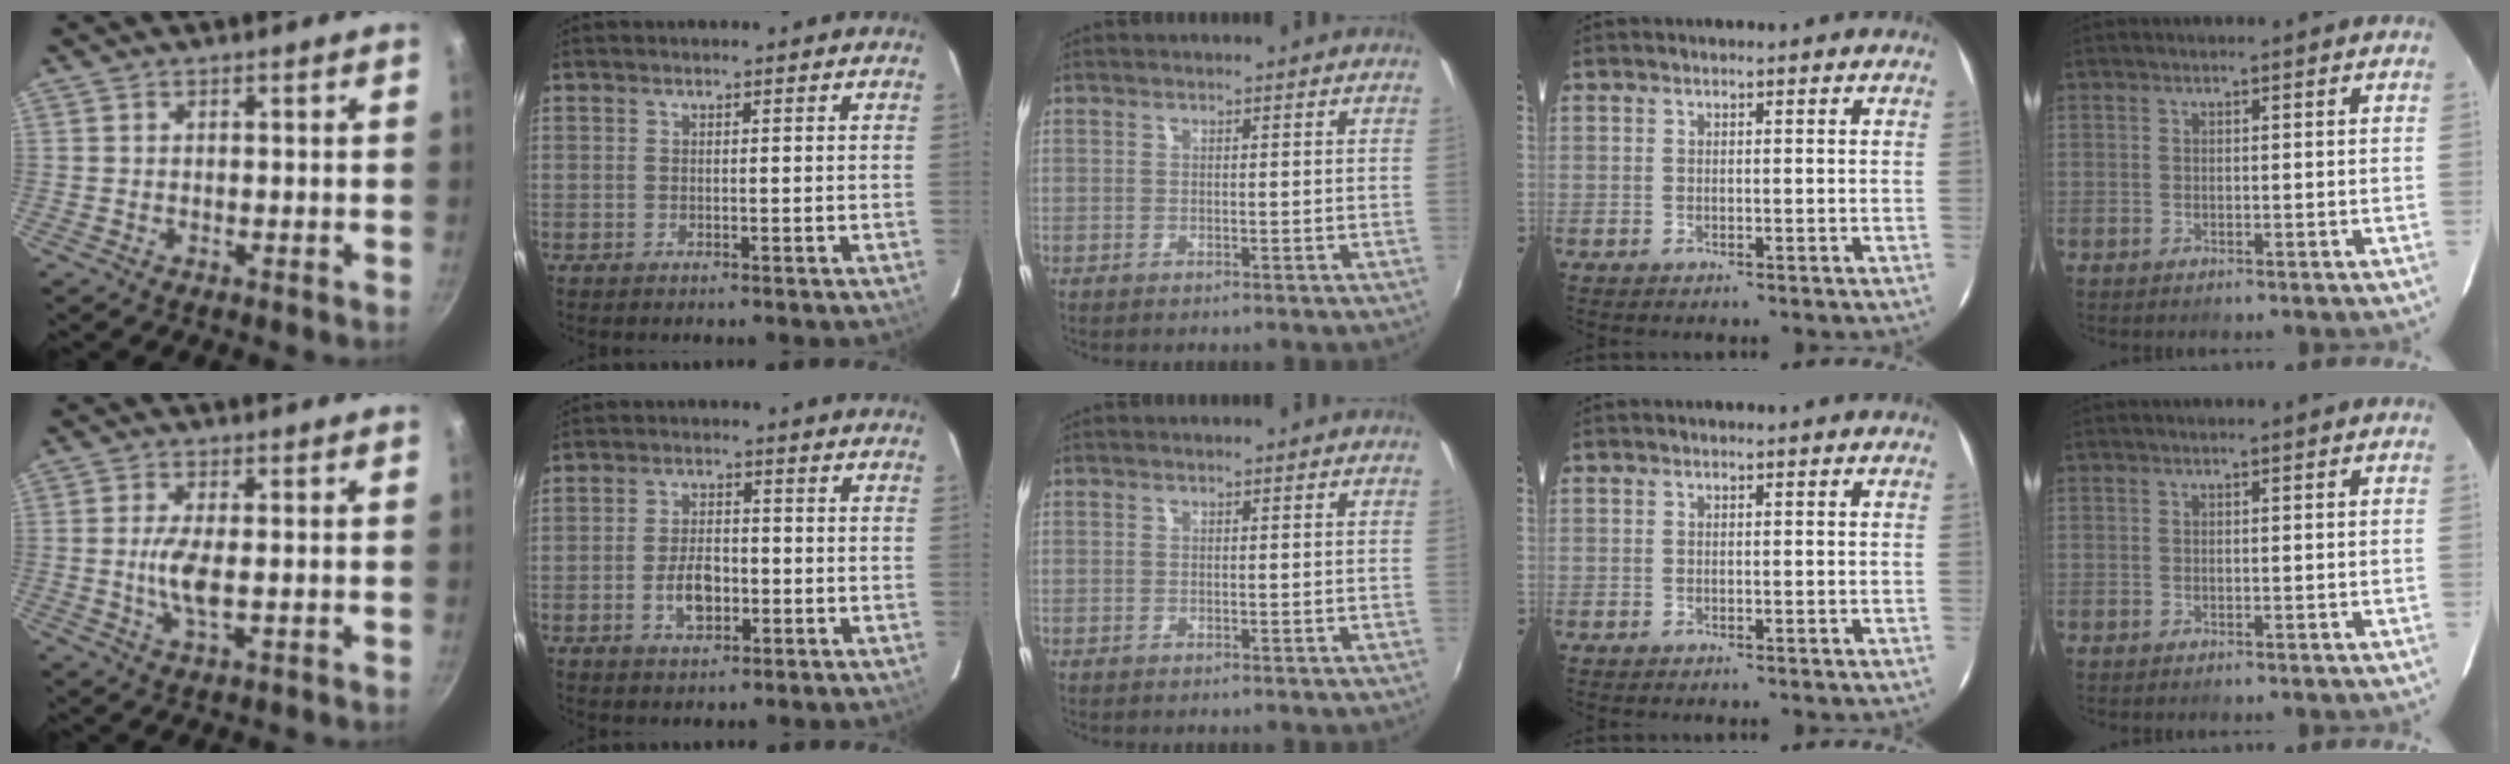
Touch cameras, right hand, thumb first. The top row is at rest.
{"thumb": {"total": 5.2, "force": [-0.3, 1.7, 5.0], "torque": [-0.110, -0.004, -0.007]}, "index": {"total": 6.3, "force": [-1.9, 3.6, 4.8], "torque": [-0.094, 0.004, -0.027]}}